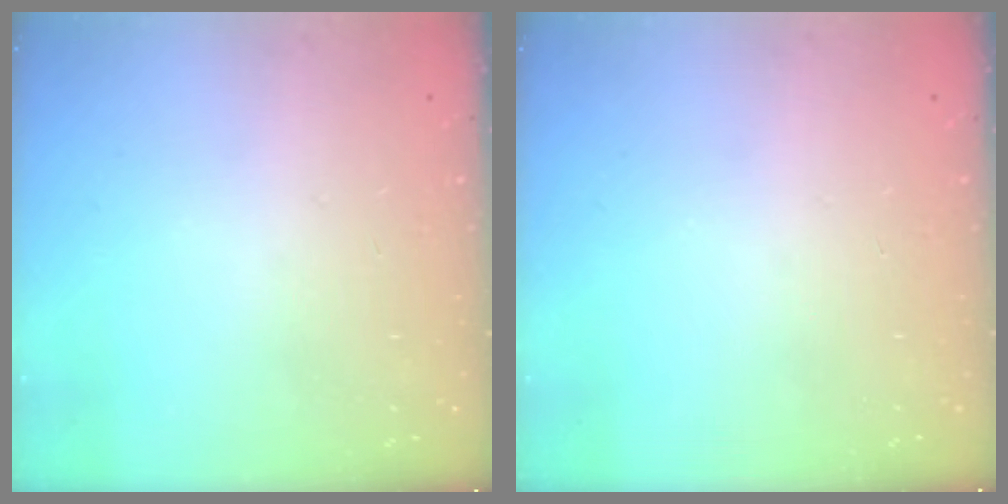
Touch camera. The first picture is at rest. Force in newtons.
{"total": 0.0}